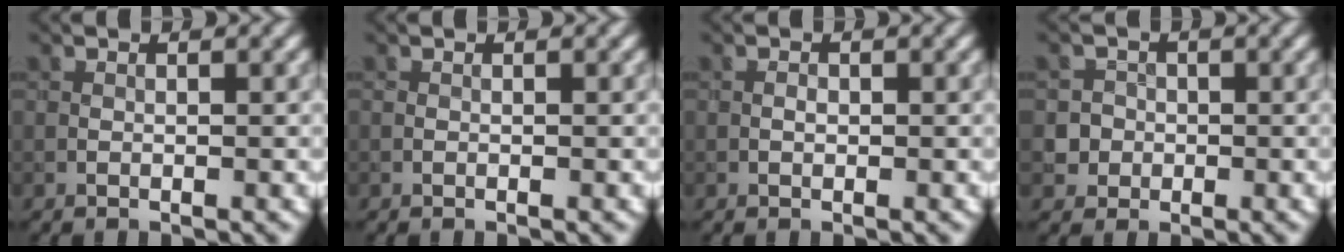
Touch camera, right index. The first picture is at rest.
{"total": 0.0}
{"total": 0.6, "force": [-0.1, 0.3, 0.4], "torque": [-0.007, 0.002, -0.003]}
{"total": 3.0, "force": [-0.8, 2.8, 0.5], "torque": [0.016, 0.007, -0.025]}